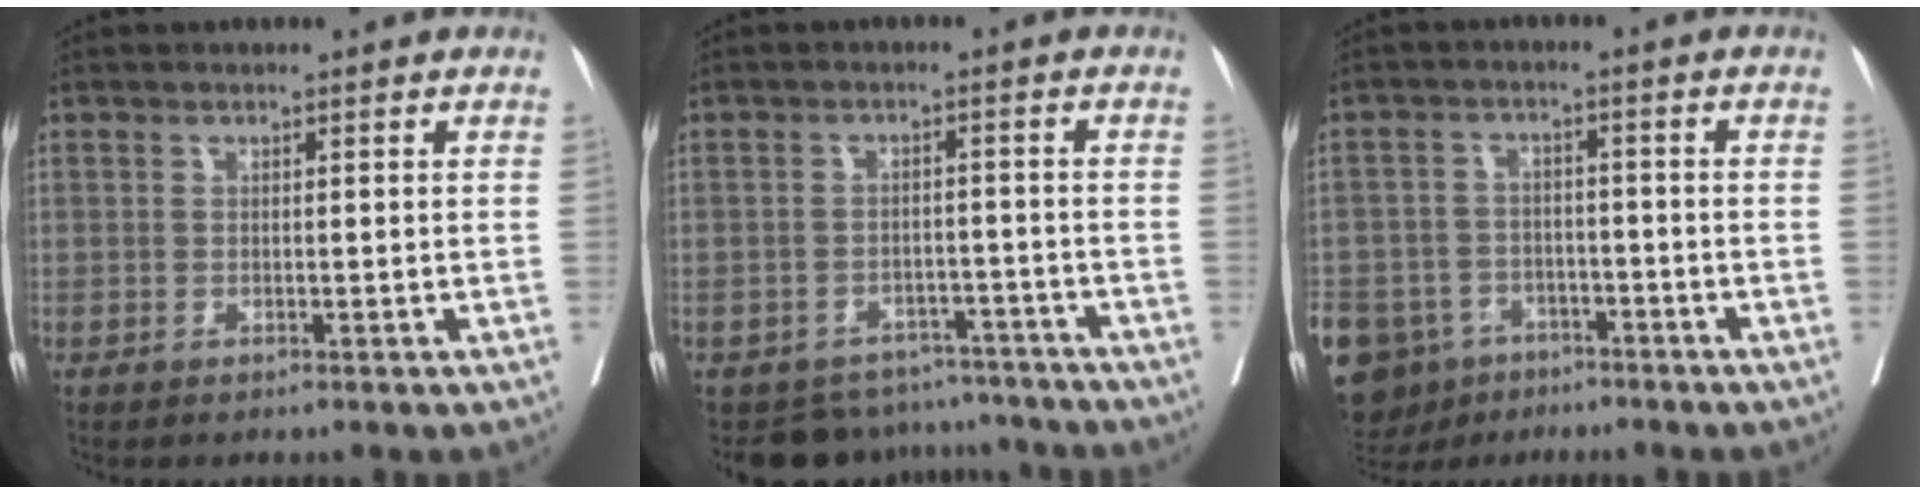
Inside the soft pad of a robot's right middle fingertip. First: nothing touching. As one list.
[{"total": 8.8, "force": [-8.1, 3.5, -0.6], "torque": [0.017, 0.024, -0.101]}, {"total": 19.6, "force": [-11.3, 13.9, 7.9], "torque": [-0.249, -0.014, -0.168]}]